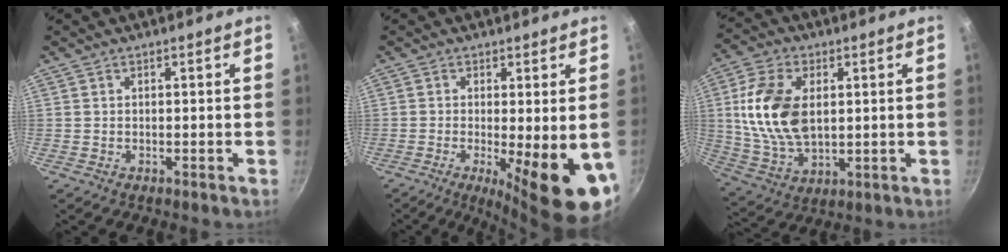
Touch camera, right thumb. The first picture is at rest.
{"total": 12.4, "force": [-2.6, 3.0, 11.8], "torque": [-0.150, -0.014, -0.028]}
{"total": 15.9, "force": [2.4, 9.7, 12.3], "torque": [-0.222, -0.007, 0.052]}